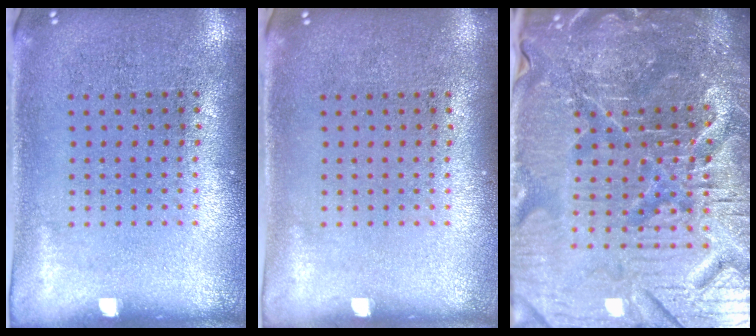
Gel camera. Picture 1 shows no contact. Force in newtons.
{"total": 0.0}
{"total": 7.2, "press": 6.5, "slide": 3.2}